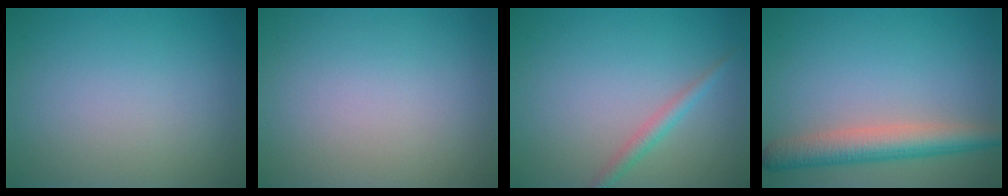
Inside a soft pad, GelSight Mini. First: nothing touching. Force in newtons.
{"total": 0.0}
{"total": 1.6, "press": 1.6, "slide": 0.0}
{"total": 4.9, "press": 4.9, "slide": 0.3}